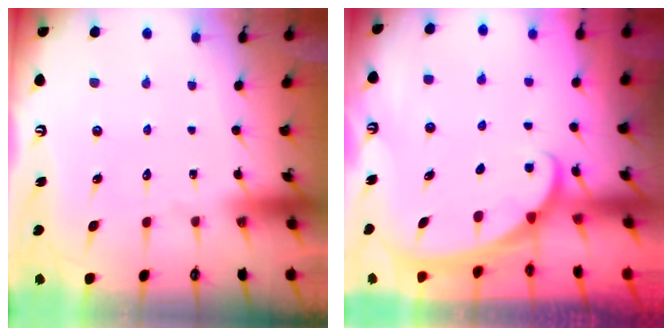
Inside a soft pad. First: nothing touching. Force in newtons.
{"total": 1.8, "press": 1.8, "slide": 0.1}